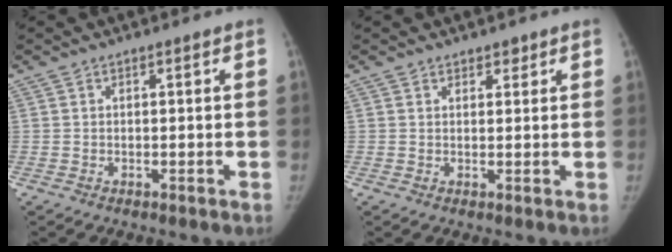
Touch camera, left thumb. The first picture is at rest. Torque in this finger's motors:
{"motor_torque": [-0.28, 0.06, 0.05, 0.10, -0.05]}